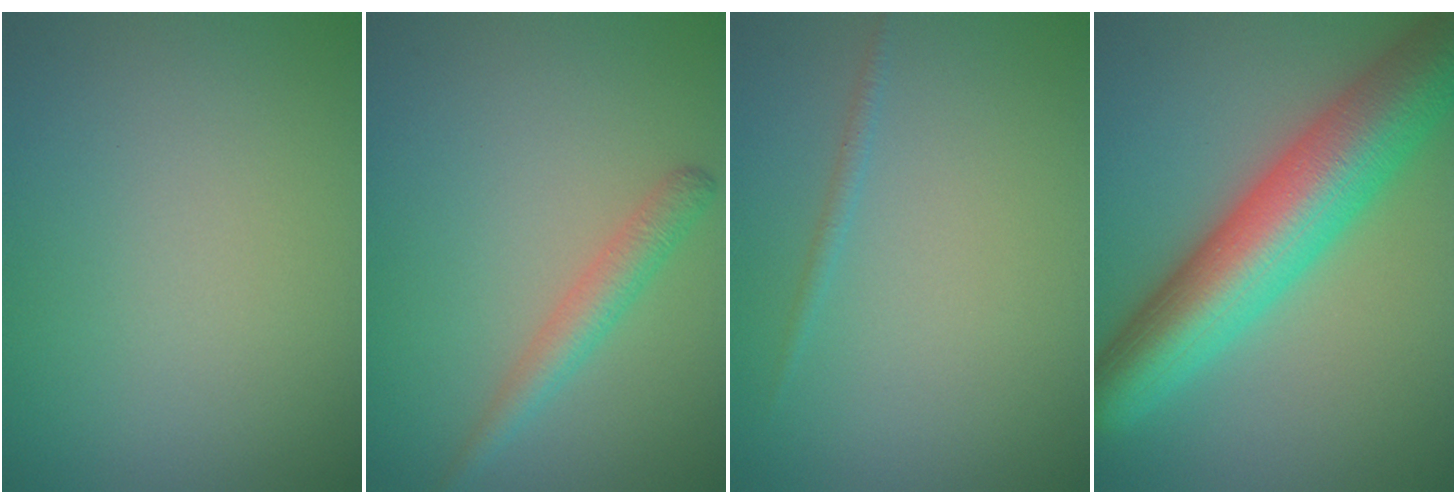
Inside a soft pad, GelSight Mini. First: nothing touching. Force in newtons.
{"total": 2.3, "press": 2.3, "slide": 0.1}
{"total": 0.7, "press": 0.7, "slide": 0.1}
{"total": 10.9, "press": 10.9, "slide": 0.3}